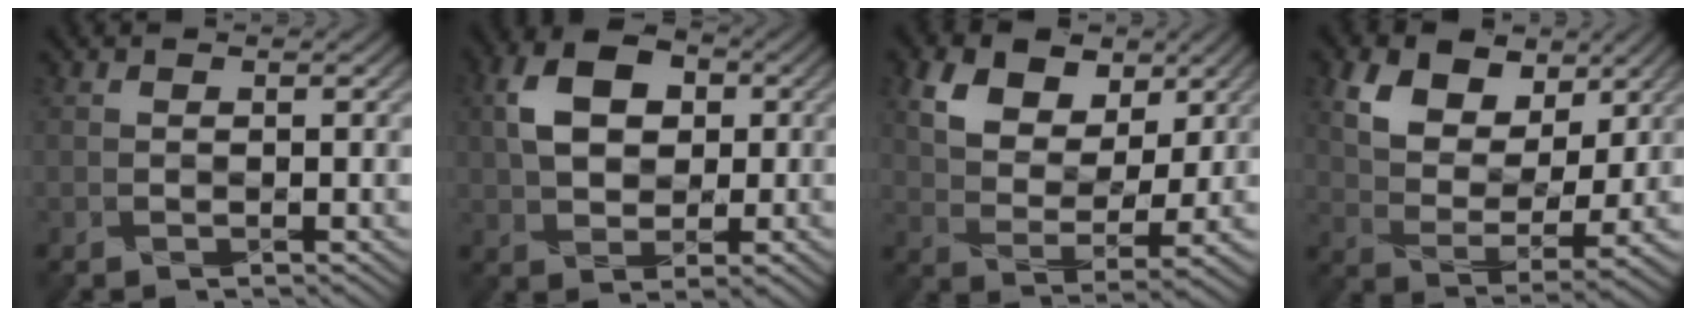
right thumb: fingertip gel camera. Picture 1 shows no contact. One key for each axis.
{"total": 7.5, "fx": 1.4, "fy": 5.1, "fz": 5.3, "tx": -0.101, "ty": 0.013, "tz": 0.021}
{"total": 8.3, "fx": 4.4, "fy": 4.9, "fz": 5.0, "tx": -0.104, "ty": 0.000, "tz": 0.088}
{"total": 9.3, "fx": 5.1, "fy": 5.4, "fz": 5.6, "tx": -0.119, "ty": 0.000, "tz": 0.095}